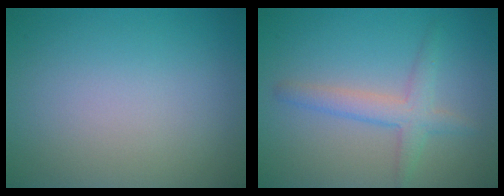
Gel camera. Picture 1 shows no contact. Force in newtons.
{"total": 2.8, "press": 2.8, "slide": 0.2}